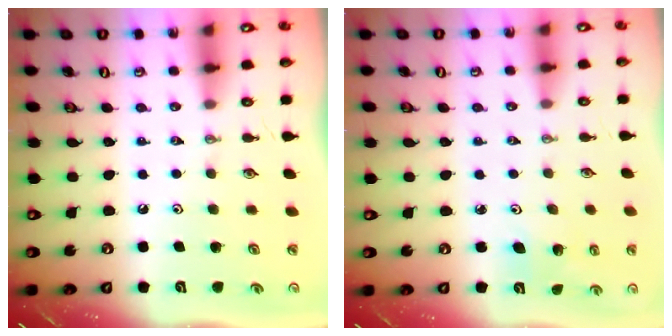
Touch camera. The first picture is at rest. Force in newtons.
{"total": 5.7, "press": 5.5, "slide": 1.2}